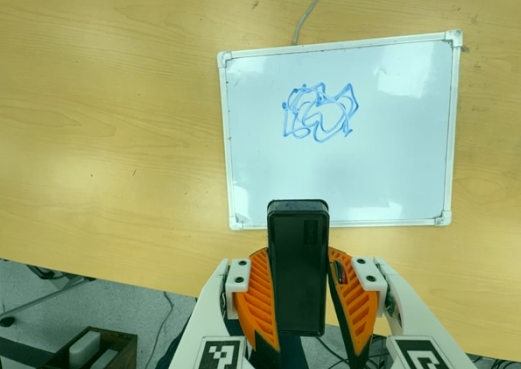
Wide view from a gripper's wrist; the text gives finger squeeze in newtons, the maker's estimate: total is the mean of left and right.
{"total": 8.9, "left": 7.0, "right": 10.8}